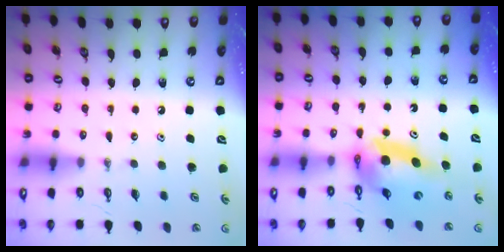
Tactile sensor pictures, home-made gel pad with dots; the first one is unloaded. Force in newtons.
{"total": 9.8, "press": 9.8, "slide": 1.0}